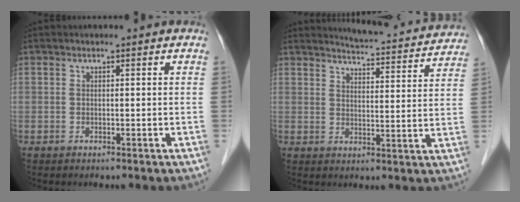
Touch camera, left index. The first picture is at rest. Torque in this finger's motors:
{"motor_torque": [0.67, -0.89, 0.09, 0.01]}